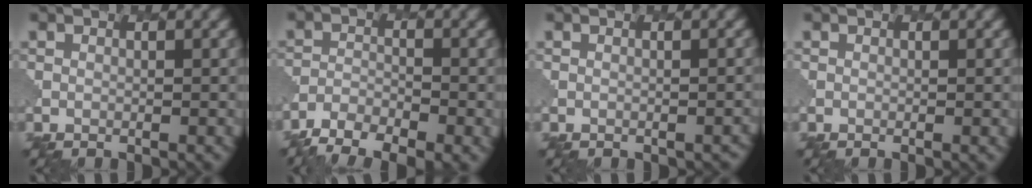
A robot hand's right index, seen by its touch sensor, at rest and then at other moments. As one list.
[{"total": 6.6, "force": [-5.0, 2.4, 3.5], "torque": [-0.061, -0.009, -0.094]}, {"total": 1.0, "force": [-0.8, 0.5, 0.1], "torque": [0.006, -0.003, -0.003]}, {"total": 0.5, "force": [0.1, 0.1, 0.5], "torque": [-0.006, -0.003, 0.002]}]